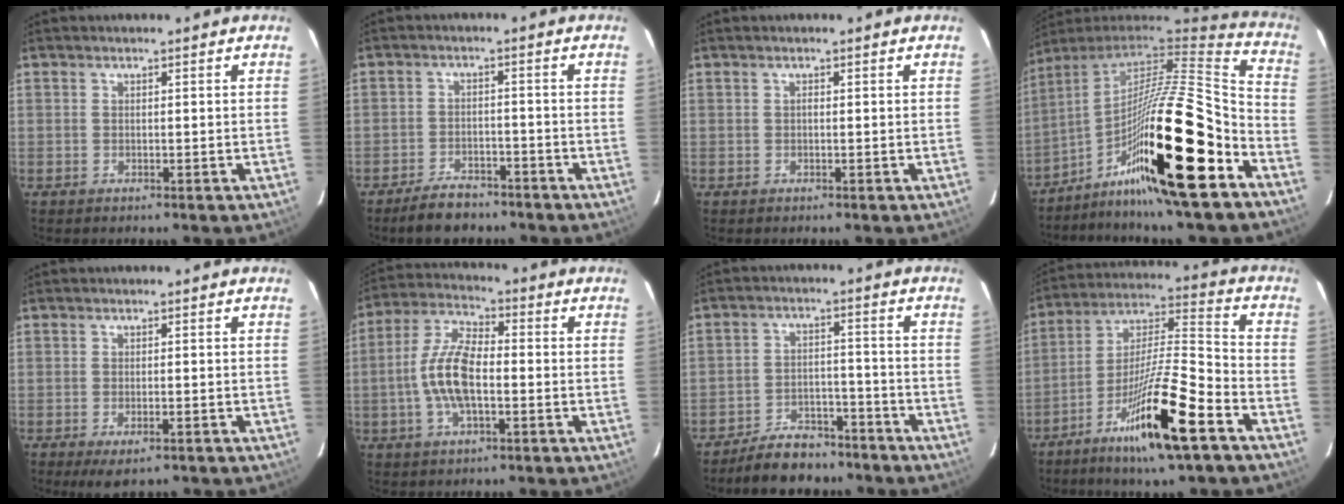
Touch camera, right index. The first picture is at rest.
{"total": 6.9, "force": [-5.6, 3.2, 2.5], "torque": [-0.069, 0.008, -0.085]}
{"total": 0.0}
{"total": 26.9, "force": [-13.5, 3.0, 23.1], "torque": [-0.358, -0.048, -0.238]}
{"total": 4.3, "force": [-2.8, 1.5, 3.0], "torque": [-0.059, -0.015, -0.041]}
{"total": 10.8, "force": [-2.0, 4.5, 9.6], "torque": [-0.203, 0.011, -0.040]}
{"total": 9.4, "force": [-8.0, 4.2, 2.7], "torque": [-0.069, 0.016, -0.112]}
{"total": 17.2, "force": [-9.8, 1.5, 14.0], "torque": [-0.267, -0.019, -0.179]}